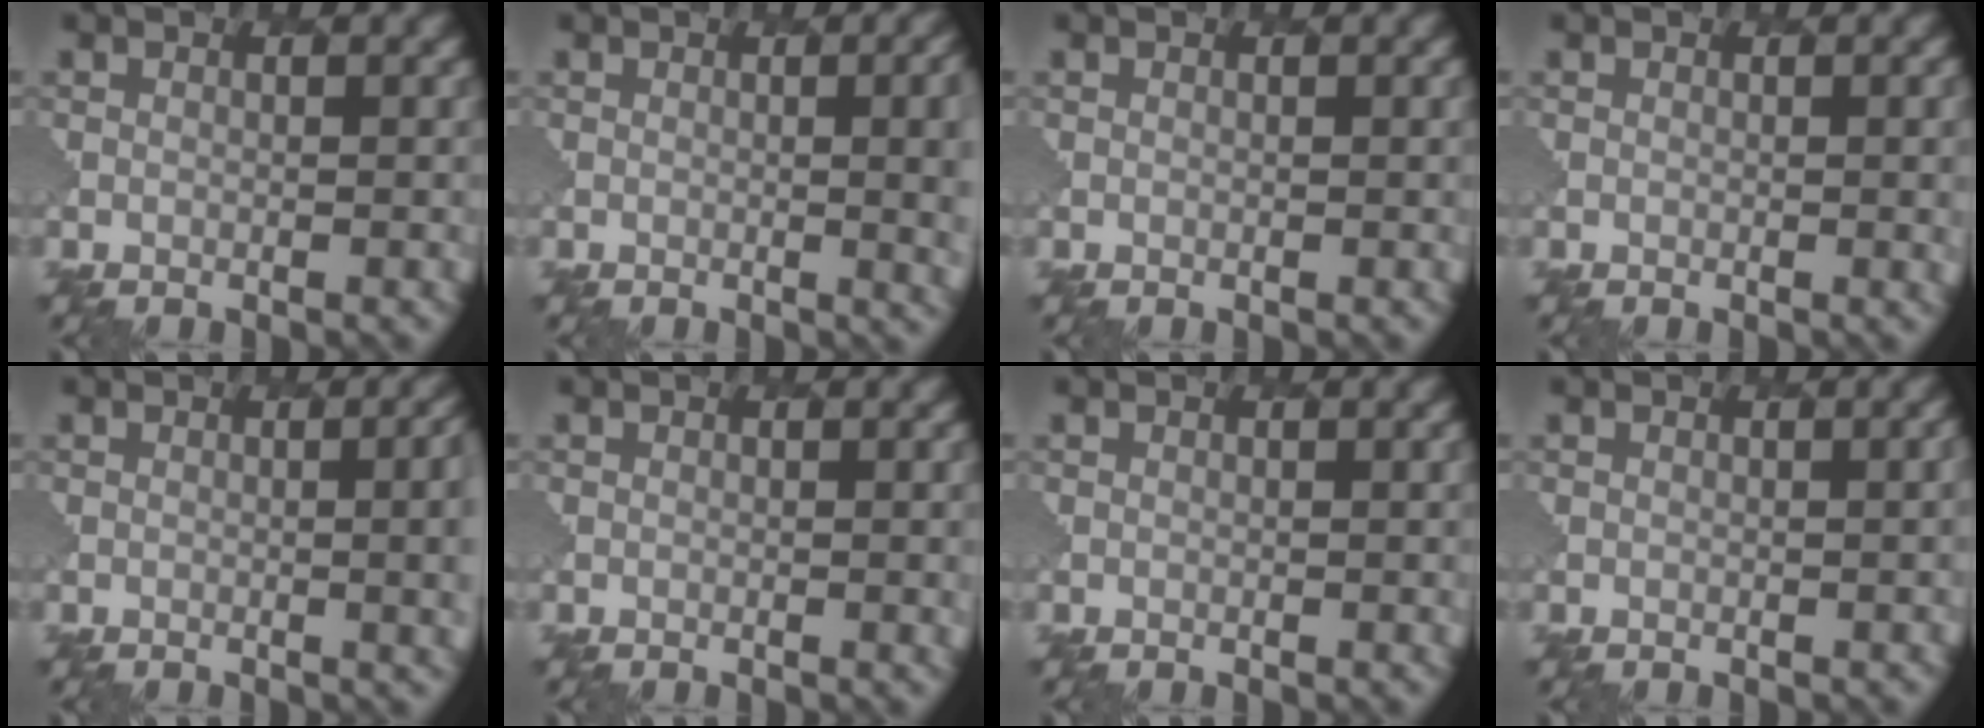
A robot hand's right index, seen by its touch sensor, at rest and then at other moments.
{"total": 6.4, "force": [0.3, 2.7, 5.7], "torque": [-0.035, 0.006, 0.000]}
{"total": 0.0}
{"total": 2.4, "force": [0.2, 0.9, 2.2], "torque": [-0.015, 0.003, 0.000]}
{"total": 6.9, "force": [0.2, 3.3, 6.1], "torque": [-0.032, 0.007, -0.003]}
{"total": 2.2, "force": [0.1, 0.9, 2.1], "torque": [-0.014, 0.003, -0.001]}
{"total": 1.0, "force": [0.2, 0.3, 0.9], "torque": [-0.002, 0.003, 0.003]}
{"total": 1.7, "force": [0.0, 0.8, 1.5], "torque": [0.002, 0.009, -0.001]}